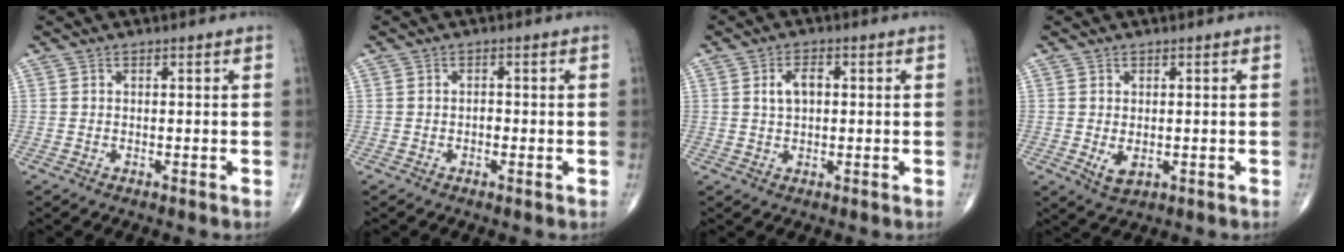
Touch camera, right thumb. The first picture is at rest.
{"total": 1.1, "force": [-0.3, 0.6, 0.9], "torque": [-0.010, 0.002, -0.006]}
{"total": 3.8, "force": [0.7, 2.2, 3.0], "torque": [-0.055, 0.005, 0.012]}
{"total": 3.1, "force": [-0.4, 1.8, 2.5], "torque": [-0.035, -0.007, 0.003]}